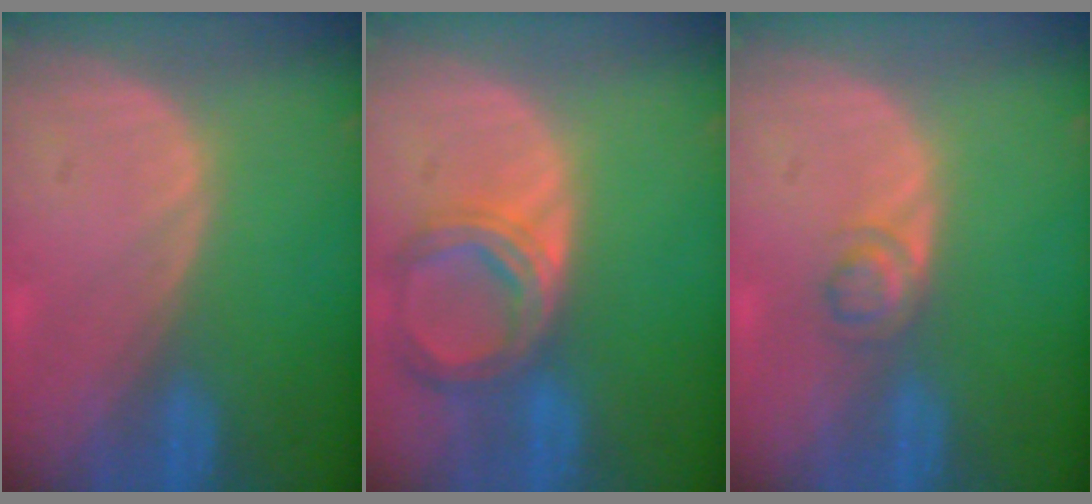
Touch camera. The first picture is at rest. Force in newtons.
{"total": 6.8, "press": 6.2, "slide": 2.6}
{"total": 2.7, "press": 2.7, "slide": 0.2}